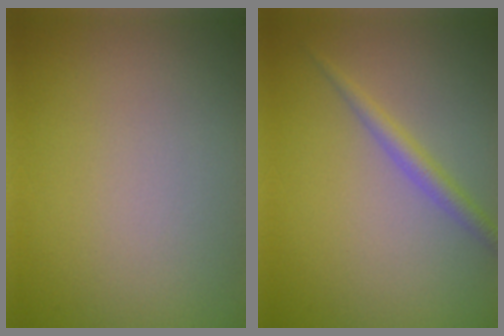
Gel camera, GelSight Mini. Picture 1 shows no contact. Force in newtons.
{"total": 2.0, "press": 2.0, "slide": 0.0}